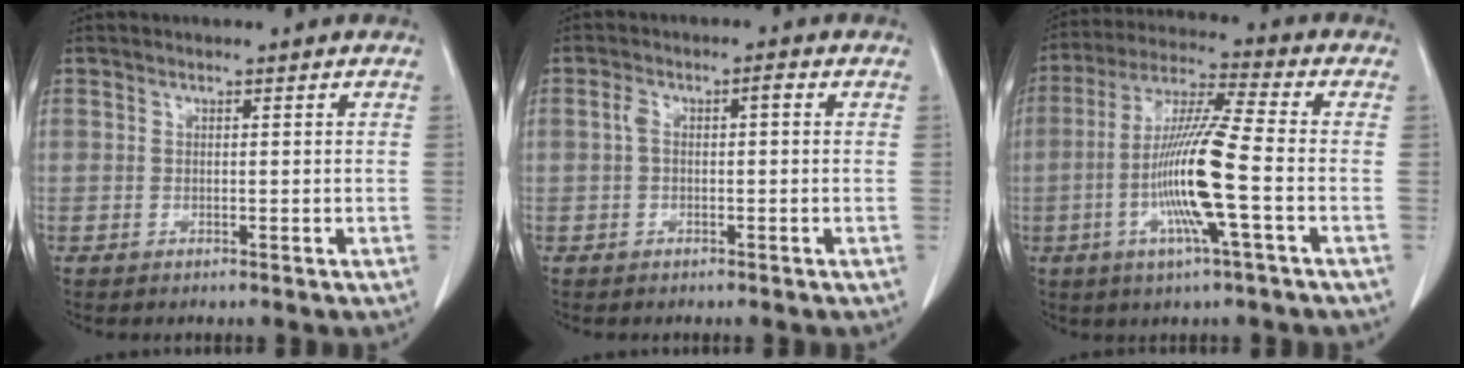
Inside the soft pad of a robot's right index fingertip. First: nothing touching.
{"total": 2.9, "force": [0.3, 1.1, 2.7], "torque": [-0.055, 0.020, 0.005]}
{"total": 12.9, "force": [-3.0, -0.2, 12.5], "torque": [-0.249, -0.005, -0.064]}